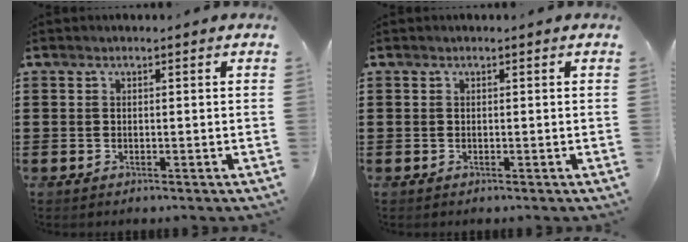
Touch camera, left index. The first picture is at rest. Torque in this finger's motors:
{"motor_torque": [0.00, 0.00, 0.00, 0.00]}